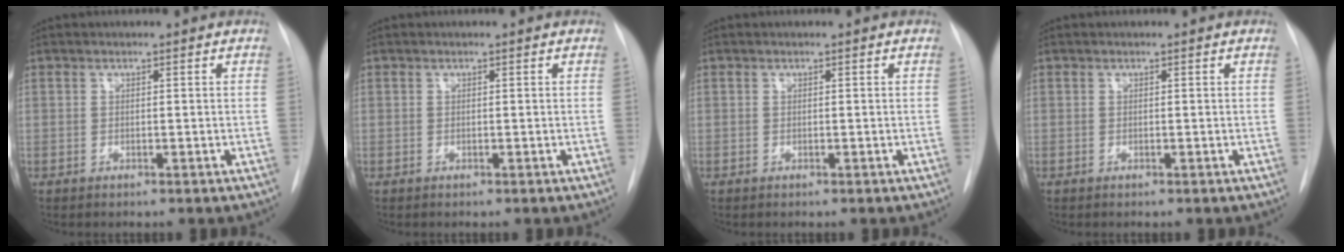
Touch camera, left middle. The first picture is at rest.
{"total": 0.0}
{"total": 0.0}
{"total": 0.0}